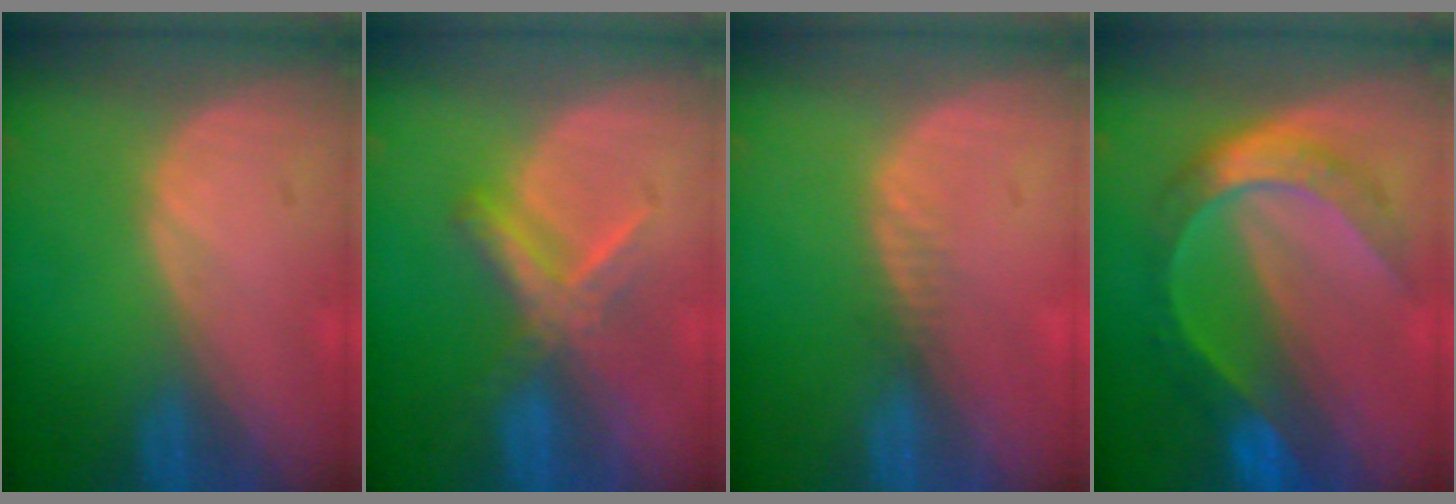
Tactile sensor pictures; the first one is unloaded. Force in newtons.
{"total": 5.5, "press": 5.4, "slide": 1.1}
{"total": 1.2, "press": 0.9, "slide": 0.8}
{"total": 8.2, "press": 8.2, "slide": 0.9}